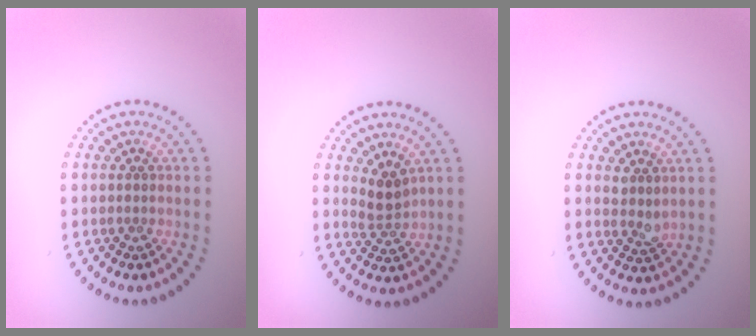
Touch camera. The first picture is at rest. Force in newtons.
{"total": 2.0, "press": 1.5, "slide": 1.3}
{"total": 1.7, "press": 1.5, "slide": 0.8}